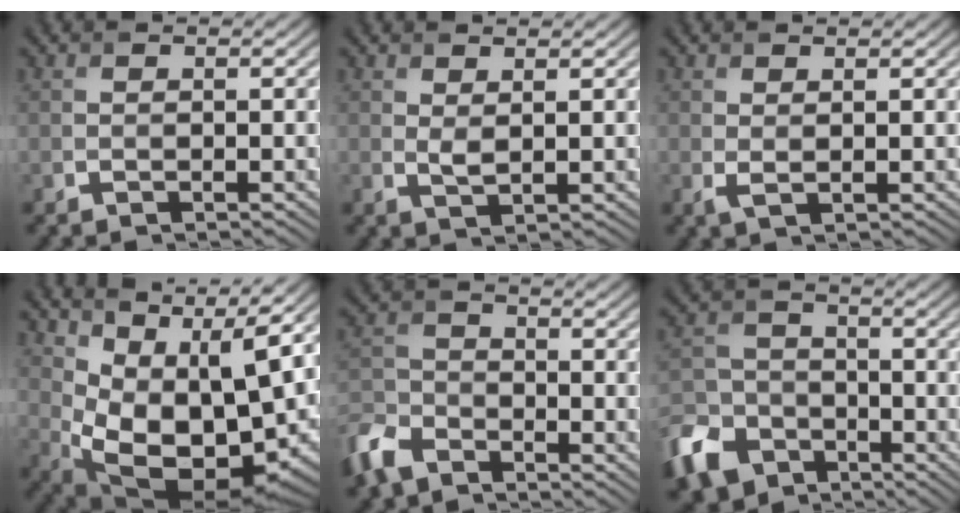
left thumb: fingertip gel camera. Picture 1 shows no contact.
{"total": 1.4, "force": [1.0, 0.3, 0.9], "torque": [-0.027, -0.004, 0.022]}
{"total": 1.2, "force": [0.5, 0.4, 1.0], "torque": [-0.029, 0.000, 0.012]}
{"total": 15.7, "force": [2.6, 8.1, 13.2], "torque": [-0.211, -0.017, 0.075]}
{"total": 6.8, "force": [-5.1, 3.4, 2.9], "torque": [-0.078, -0.008, -0.124]}
{"total": 10.0, "force": [-6.2, 6.5, 4.4], "torque": [-0.115, -0.018, -0.140]}